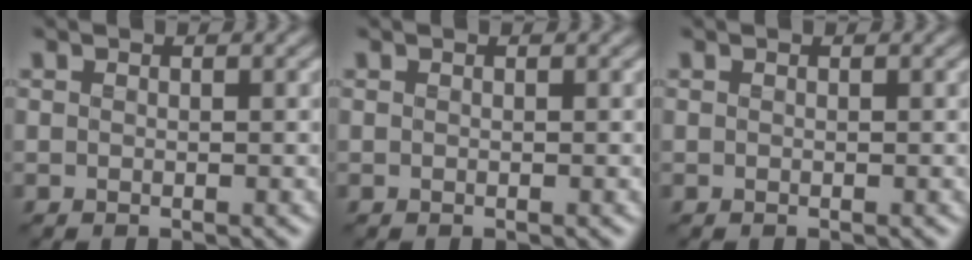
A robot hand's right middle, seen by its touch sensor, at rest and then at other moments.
{"total": 0.0}
{"total": 0.0}